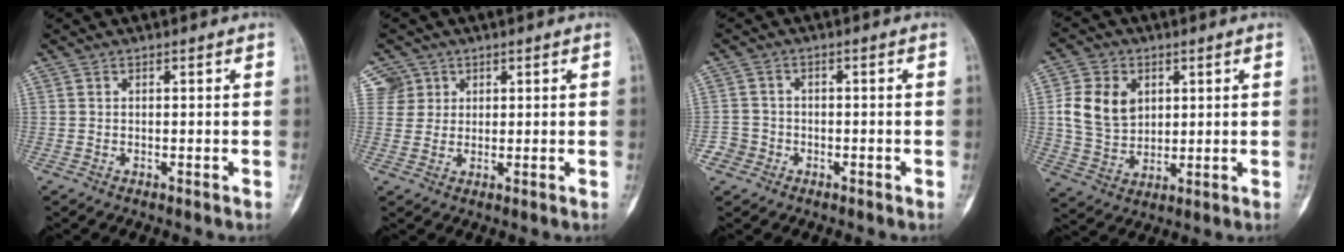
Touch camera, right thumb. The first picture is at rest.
{"total": 4.0, "force": [2.0, 3.5, -0.3], "torque": [0.029, 0.000, 0.037]}
{"total": 3.1, "force": [-1.5, 2.8, -0.3], "torque": [0.021, 0.015, -0.036]}
{"total": 10.8, "force": [2.6, 8.2, 6.4], "torque": [-0.098, -0.006, 0.057]}